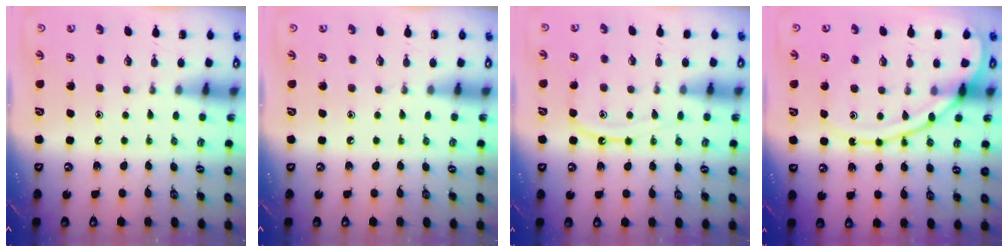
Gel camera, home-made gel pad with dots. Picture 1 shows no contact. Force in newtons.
{"total": 0.0}
{"total": 9.8, "press": 9.7, "slide": 0.9}
{"total": 12.8, "press": 12.8, "slide": 1.0}